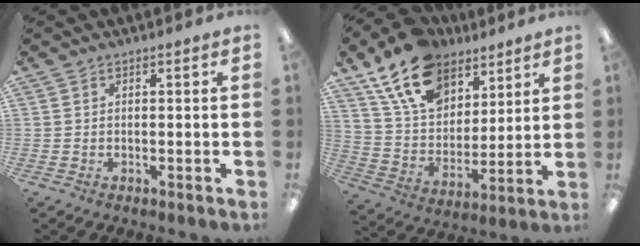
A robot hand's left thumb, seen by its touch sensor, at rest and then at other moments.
{"total": 17.9, "force": [12.2, 10.5, 7.8], "torque": [-0.149, -0.057, 0.227]}